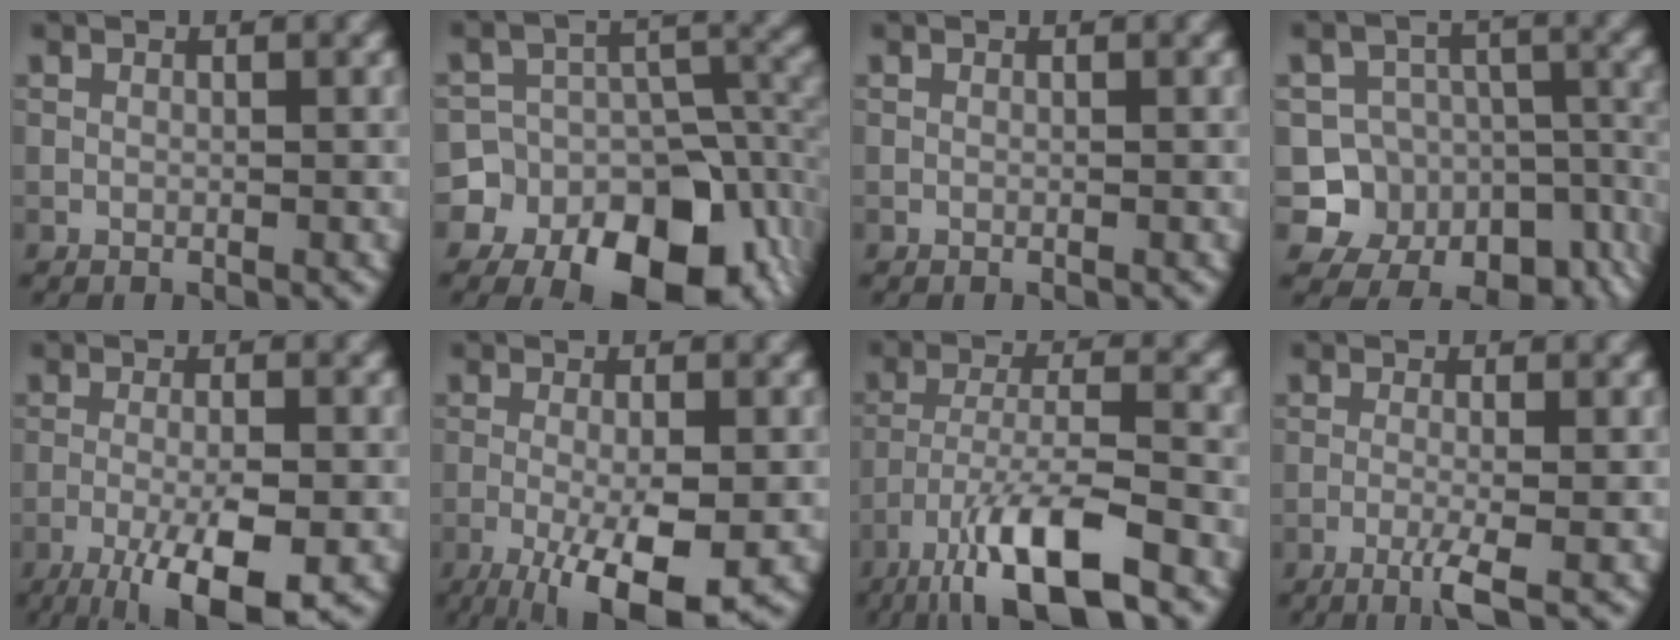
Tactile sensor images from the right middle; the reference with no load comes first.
{"total": 17.4, "force": [-9.5, 12.5, 7.4], "torque": [-0.112, -0.026, -0.139]}
{"total": 0.0}
{"total": 14.2, "force": [-7.8, 10.9, 4.6], "torque": [-0.068, -0.023, -0.097]}
{"total": 8.6, "force": [-4.4, 2.3, 7.0], "torque": [-0.118, -0.010, -0.073]}
{"total": 8.5, "force": [-3.6, 2.3, 7.3], "torque": [-0.126, -0.011, -0.054]}
{"total": 9.8, "force": [-6.1, 2.5, 7.3], "torque": [-0.130, -0.004, -0.111]}
{"total": 2.7, "force": [-1.2, 0.4, 2.4], "torque": [-0.043, 0.002, -0.031]}